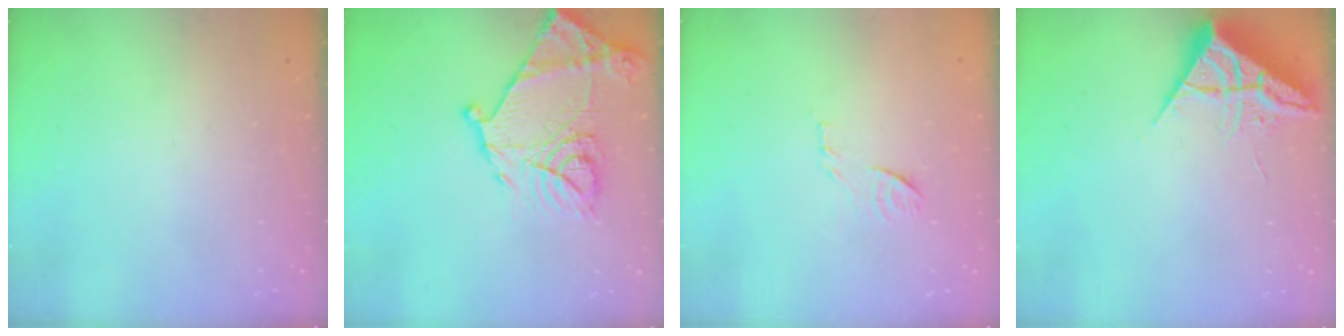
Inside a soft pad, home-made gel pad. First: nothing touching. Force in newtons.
{"total": 18.6, "press": 18.5, "slide": 1.9}
{"total": 7.8, "press": 7.7, "slide": 0.7}
{"total": 6.9, "press": 6.9, "slide": 0.4}